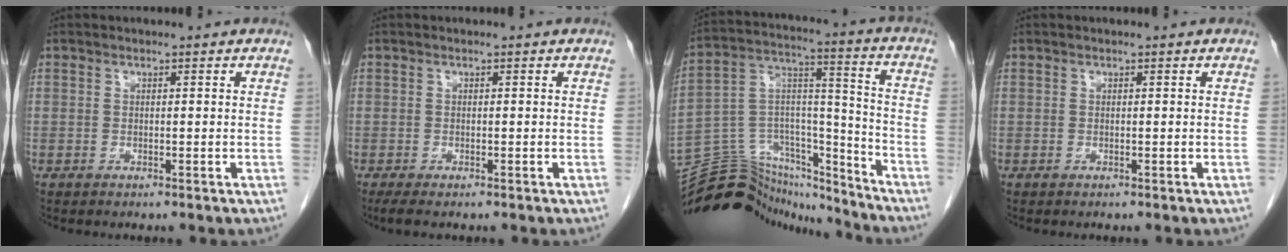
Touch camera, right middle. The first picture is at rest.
{"total": 2.4, "force": [-1.8, 0.7, 1.5], "torque": [-0.024, -0.008, -0.026]}
{"total": 21.0, "force": [-19.8, 5.7, 4.4], "torque": [-0.095, 0.053, -0.318]}
{"total": 0.0}